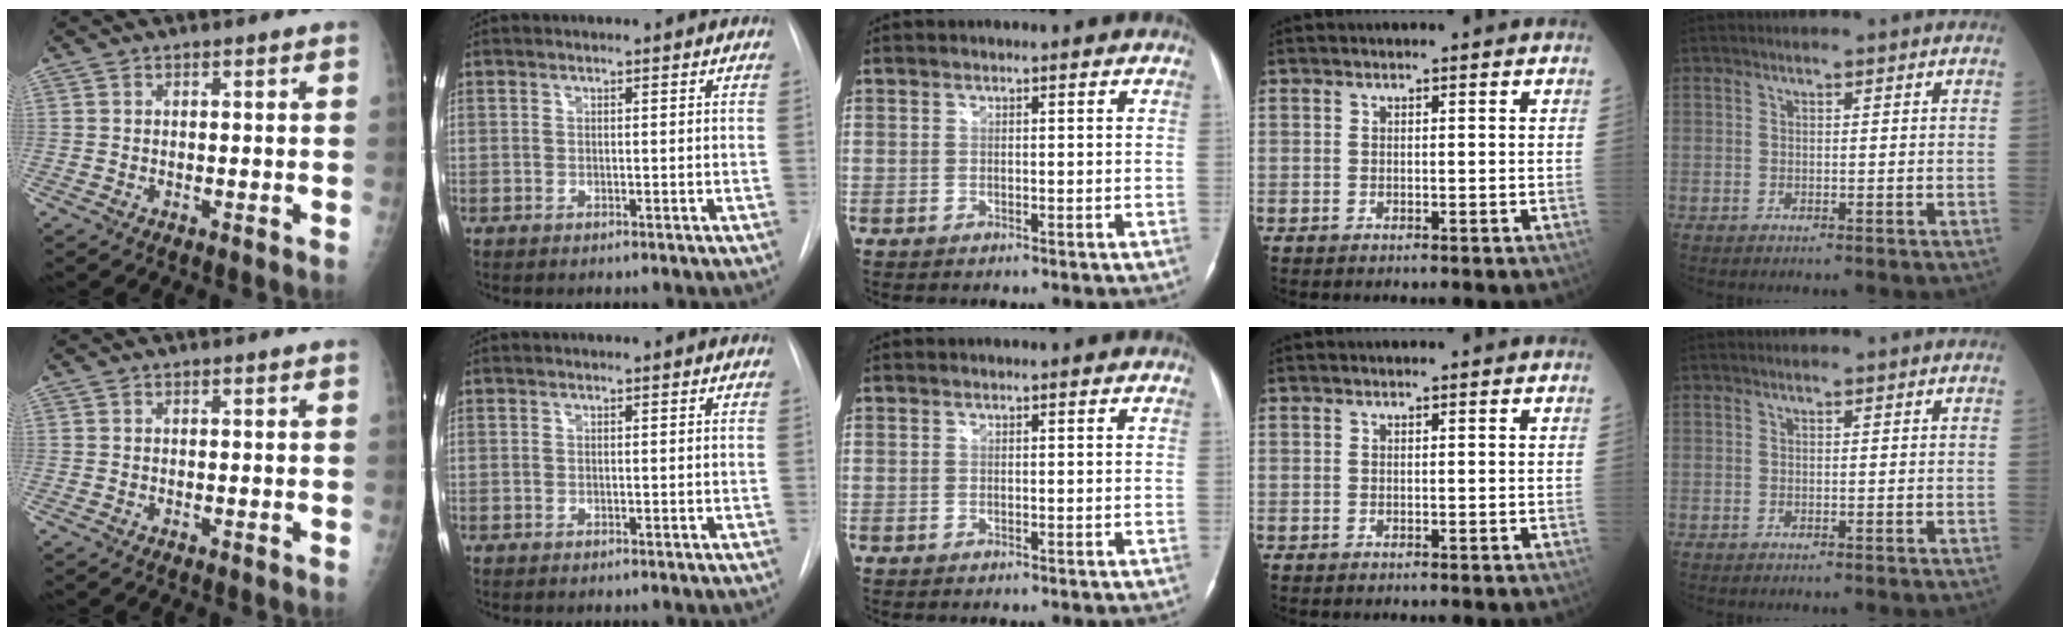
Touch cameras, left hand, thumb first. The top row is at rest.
{}